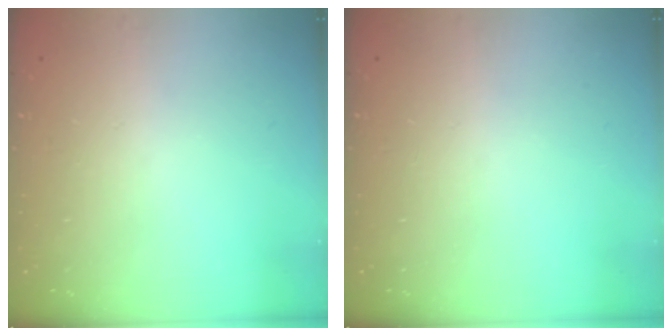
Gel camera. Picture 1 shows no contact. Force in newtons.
{"total": 0.0}